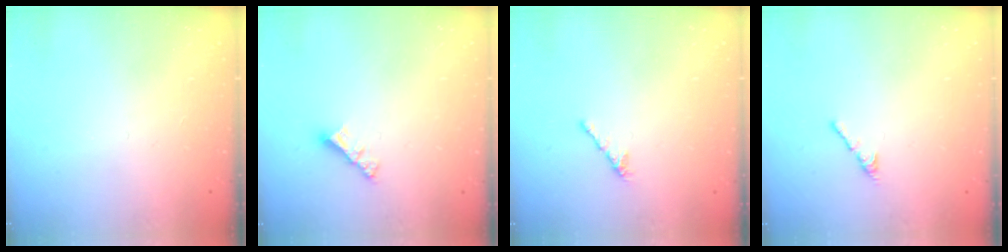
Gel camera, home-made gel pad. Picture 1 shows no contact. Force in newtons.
{"total": 3.4, "press": 3.4, "slide": 0.2}
{"total": 2.1, "press": 2.0, "slide": 0.7}
{"total": 2.7, "press": 2.7, "slide": 0.7}